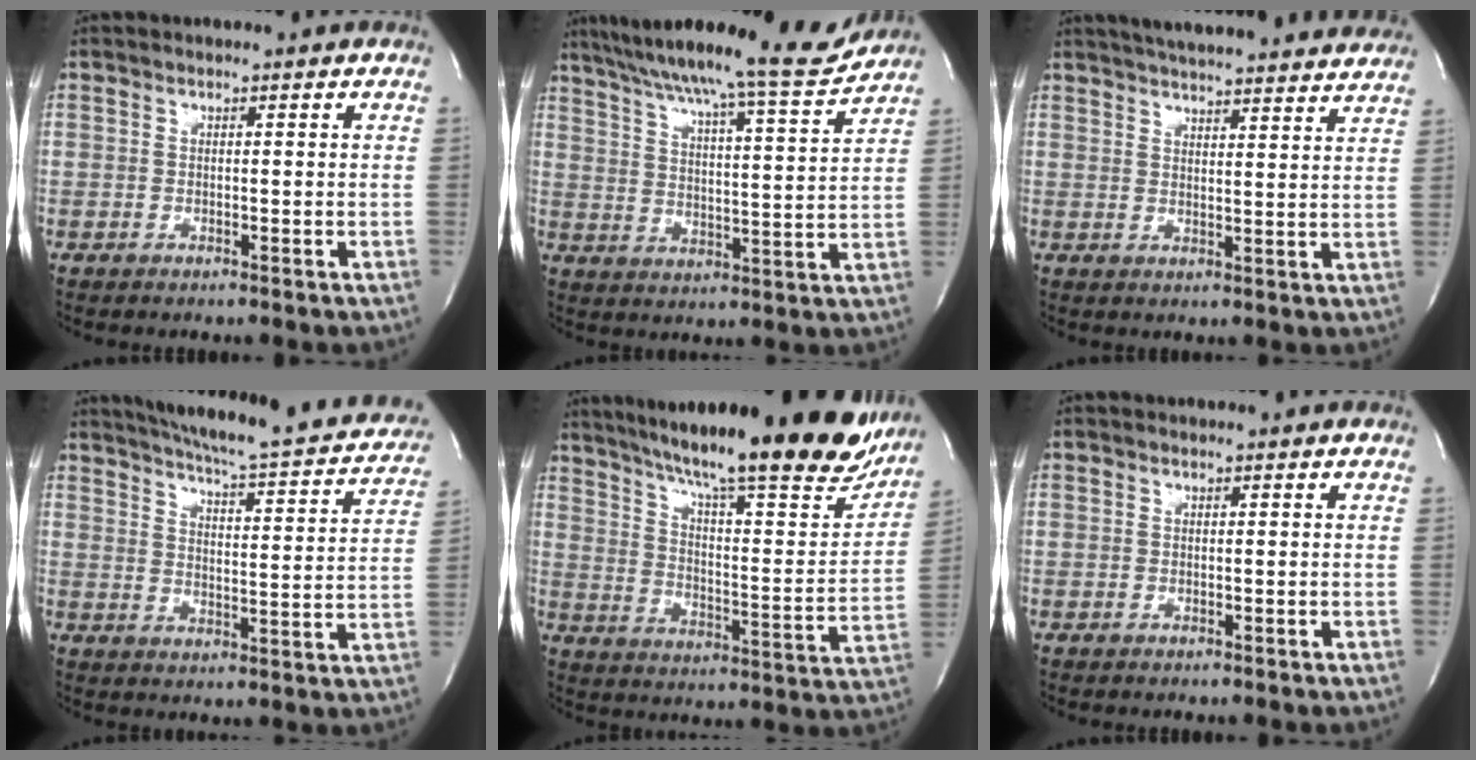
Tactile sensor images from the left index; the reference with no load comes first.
{"total": 17.1, "force": [15.6, -0.6, 7.1], "torque": [-0.115, -0.023, 0.225]}
{"total": 23.1, "force": [21.1, 2.5, 9.0], "torque": [-0.142, -0.001, 0.266]}
{"total": 23.1, "force": [20.6, 3.1, 9.9], "torque": [-0.148, -0.036, 0.253]}
{"total": 28.1, "force": [23.4, 3.9, 15.1], "torque": [-0.234, -0.048, 0.313]}
{"total": 0.0}